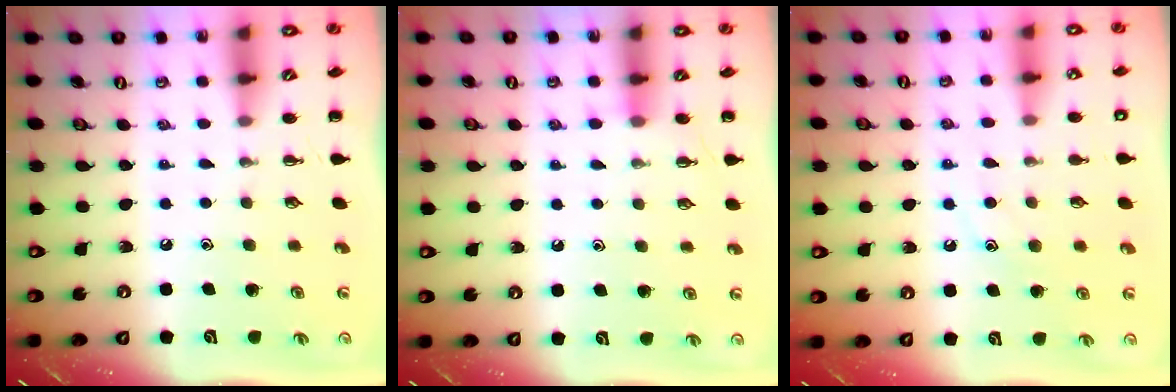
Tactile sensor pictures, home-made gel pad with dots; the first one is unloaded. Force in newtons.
{"total": 6.9, "press": 6.7, "slide": 1.6}
{"total": 8.6, "press": 8.5, "slide": 1.3}